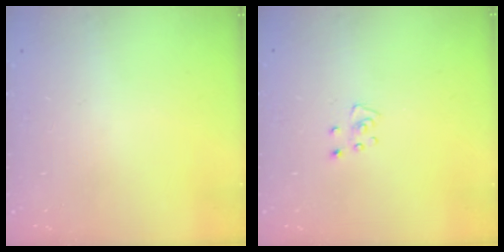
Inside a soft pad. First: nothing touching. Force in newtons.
{"total": 3.7, "press": 3.7, "slide": 0.3}